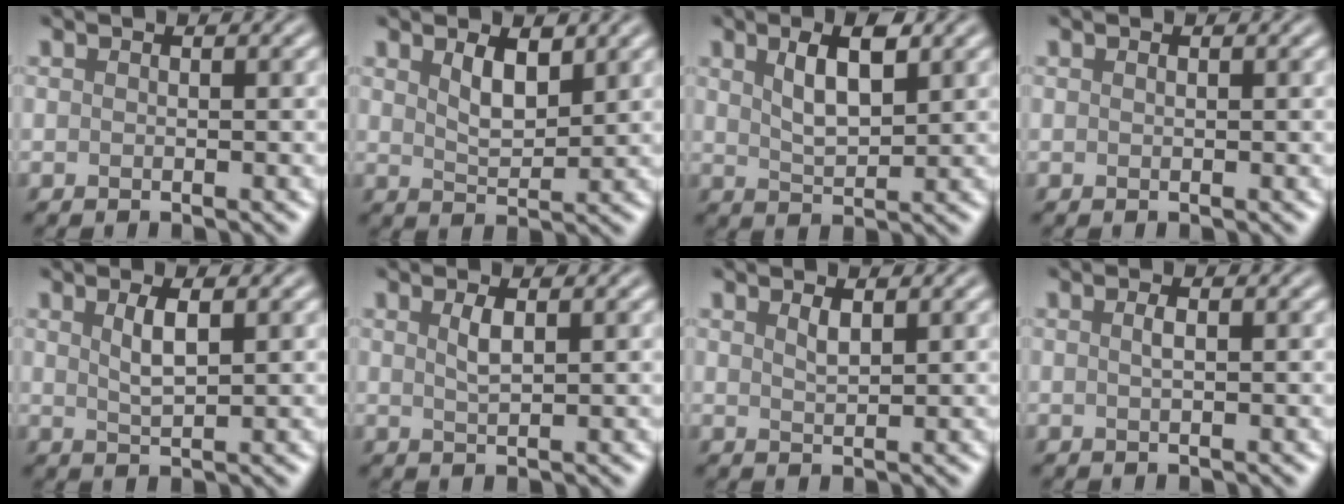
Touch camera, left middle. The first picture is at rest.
{"total": 2.8, "force": [1.6, 1.2, 2.0], "torque": [-0.042, -0.005, 0.032]}
{"total": 4.2, "force": [1.9, 1.6, 3.4], "torque": [-0.066, 0.003, 0.035]}
{"total": 0.0}
{"total": 2.3, "force": [1.0, 0.6, 2.0], "torque": [-0.036, 0.001, 0.020]}
{"total": 1.5, "force": [0.7, 0.4, 1.3], "torque": [-0.028, -0.001, 0.014]}
{"total": 1.3, "force": [0.9, 0.3, 0.9], "torque": [-0.018, 0.000, 0.016]}
{"total": 0.9, "force": [0.2, 0.2, 0.8], "torque": [-0.017, 0.004, 0.003]}